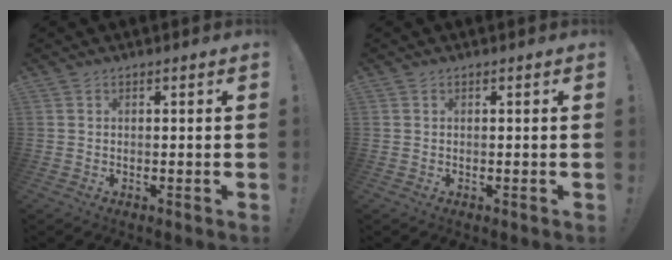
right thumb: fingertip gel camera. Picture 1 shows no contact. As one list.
[{"total": 0.0}]